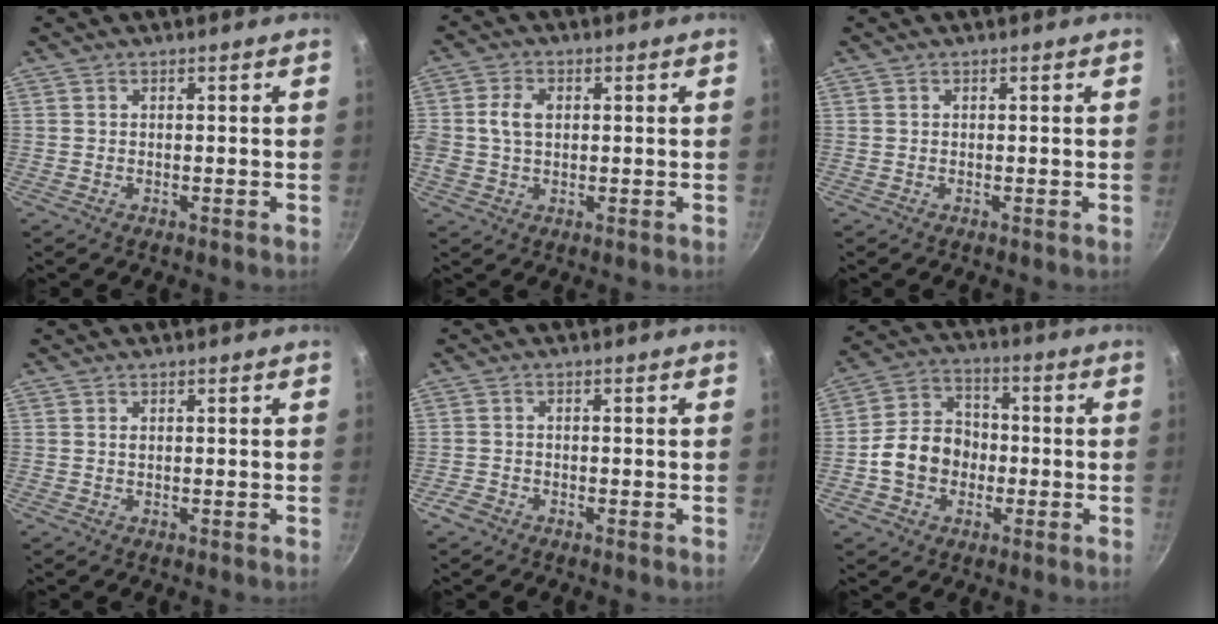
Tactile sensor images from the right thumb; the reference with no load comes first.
{"total": 5.6, "force": [0.7, 4.0, 3.9], "torque": [-0.067, 0.008, 0.007]}
{"total": 0.0}
{"total": 0.6, "force": [0.2, 0.4, 0.4], "torque": [-0.008, 0.001, 0.003]}
{"total": 2.1, "force": [-1.5, 1.2, 0.8], "torque": [-0.021, 0.011, -0.030]}
{"total": 11.1, "force": [-2.1, 9.0, 6.0], "torque": [-0.074, 0.033, -0.049]}